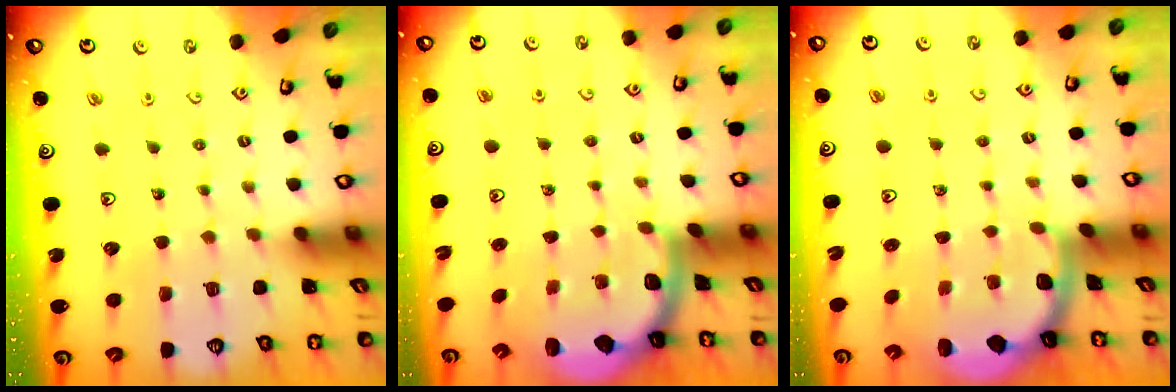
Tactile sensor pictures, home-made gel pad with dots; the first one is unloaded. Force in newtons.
{"total": 2.0, "press": 2.0, "slide": 0.5}
{"total": 1.8, "press": 1.7, "slide": 0.3}